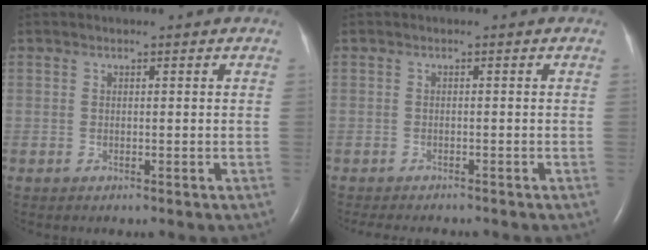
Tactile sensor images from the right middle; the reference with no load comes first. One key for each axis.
{"total": 5.9, "fx": -5.2, "fy": 1.2, "fz": 2.5, "tx": -0.031, "ty": -0.004, "tz": -0.071}